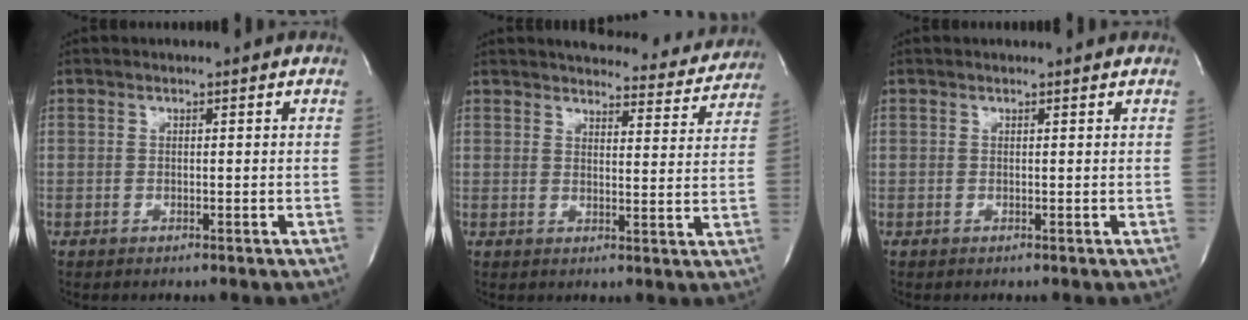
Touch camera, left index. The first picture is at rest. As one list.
[{"total": 17.3, "force": [16.4, 3.9, 4.0], "torque": [-0.031, -0.028, 0.184]}, {"total": 1.6, "force": [1.5, 0.2, 0.2], "torque": [-0.010, 0.009, 0.016]}]